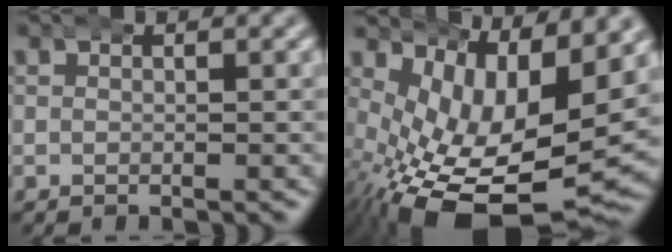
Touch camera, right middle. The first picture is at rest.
{"total": 13.2, "force": [-3.6, 7.2, 10.5], "torque": [-0.202, -0.062, -0.024]}